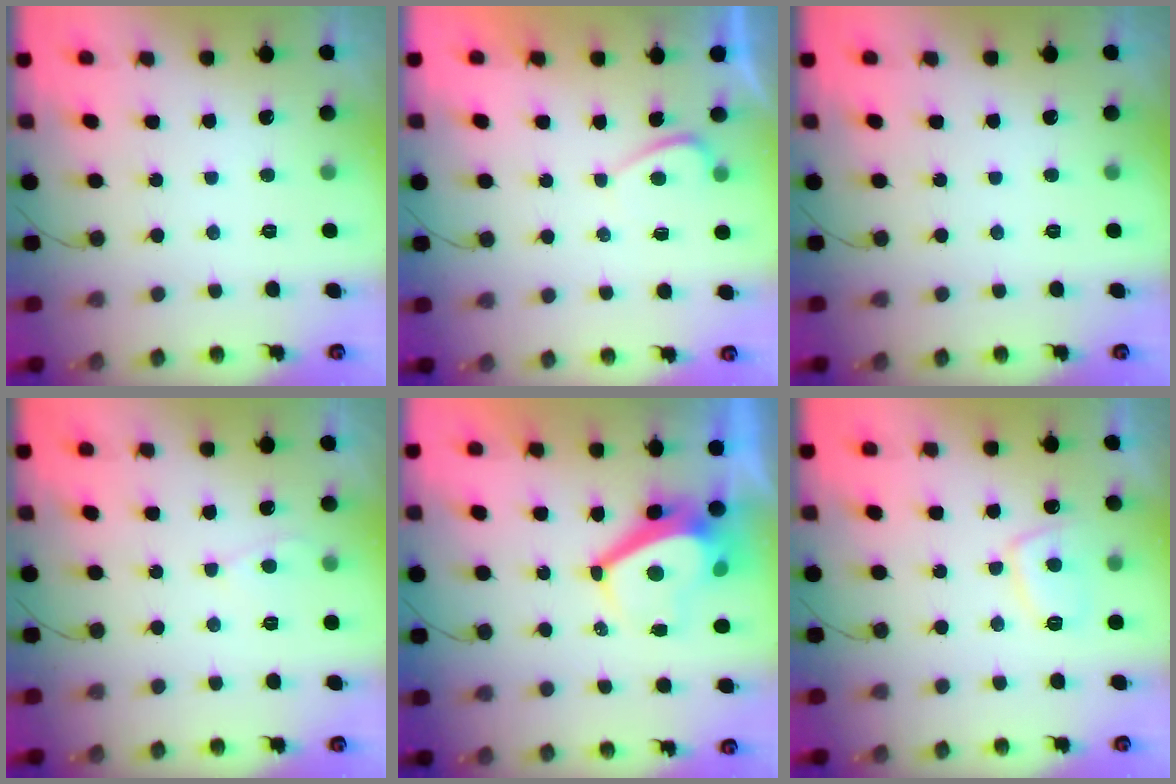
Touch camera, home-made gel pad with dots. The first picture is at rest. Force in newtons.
{"total": 0.8, "press": 0.6, "slide": 0.5}
{"total": 0.0}
{"total": 2.9, "press": 2.9, "slide": 0.3}
{"total": 6.4, "press": 6.3, "slide": 0.7}
{"total": 6.2, "press": 6.1, "slide": 1.0}